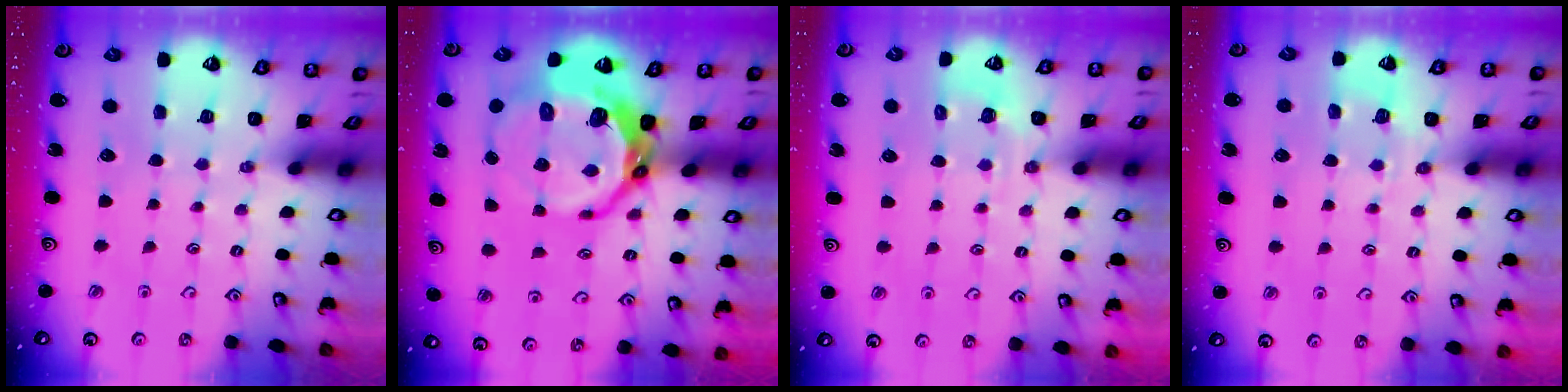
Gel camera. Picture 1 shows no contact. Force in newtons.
{"total": 13.8, "press": 13.0, "slide": 4.6}
{"total": 2.9, "press": 2.6, "slide": 1.2}
{"total": 6.0, "press": 5.8, "slide": 1.4}